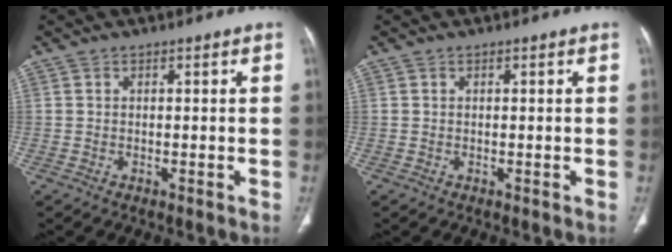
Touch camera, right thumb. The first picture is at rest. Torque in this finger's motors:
{"motor_torque": [-0.06, 0.30, -0.25, 0.03, -0.02]}